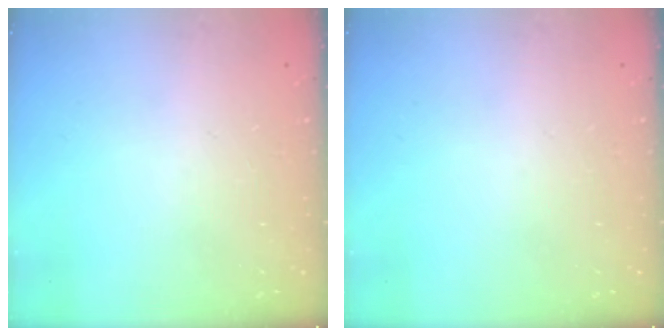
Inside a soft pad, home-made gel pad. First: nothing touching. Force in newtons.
{"total": 0.0}